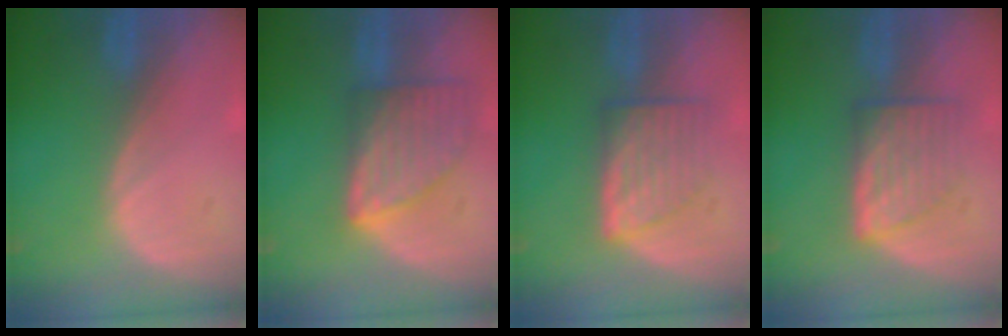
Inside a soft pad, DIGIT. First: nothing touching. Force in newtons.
{"total": 8.1, "press": 7.4, "slide": 3.4}
{"total": 6.2, "press": 5.9, "slide": 1.9}
{"total": 6.2, "press": 5.9, "slide": 1.9}